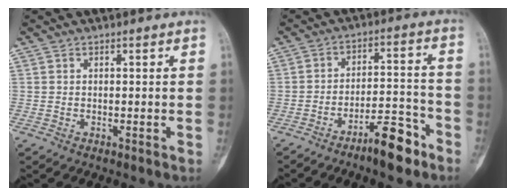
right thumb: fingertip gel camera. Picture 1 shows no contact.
{"total": 9.0, "force": [-6.3, 2.5, 5.9], "torque": [-0.091, 0.059, -0.100]}